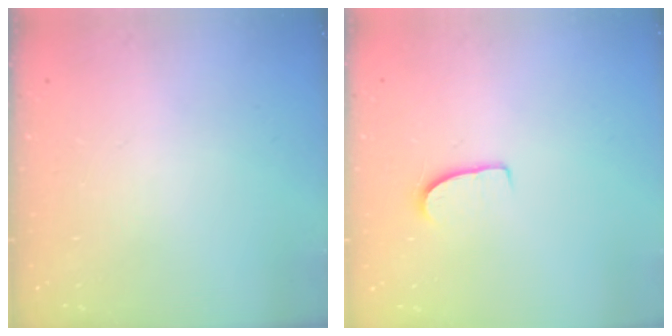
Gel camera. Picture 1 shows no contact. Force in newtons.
{"total": 6.6, "press": 6.5, "slide": 0.4}